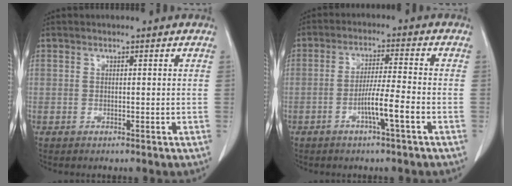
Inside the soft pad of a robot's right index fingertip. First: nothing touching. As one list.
[{"total": 5.7, "force": [-2.4, -0.5, 5.2], "torque": [-0.096, -0.001, -0.044]}]